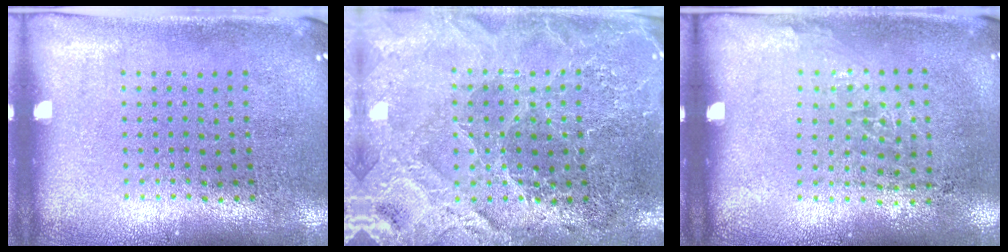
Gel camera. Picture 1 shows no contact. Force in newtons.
{"total": 4.0, "press": 3.8, "slide": 1.3}
{"total": 1.0, "press": 0.8, "slide": 0.6}